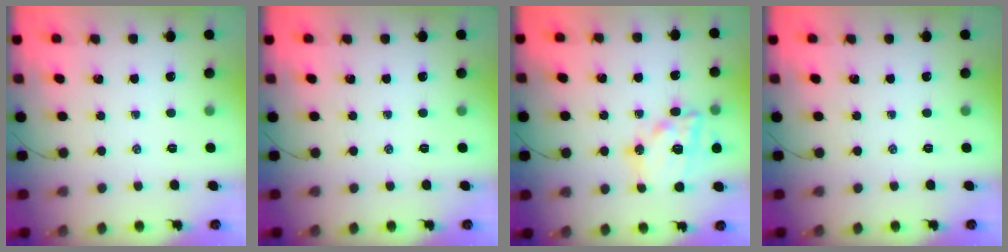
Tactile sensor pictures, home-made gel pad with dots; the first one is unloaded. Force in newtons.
{"total": 0.0}
{"total": 16.8, "press": 16.5, "slide": 3.2}
{"total": 0.0}